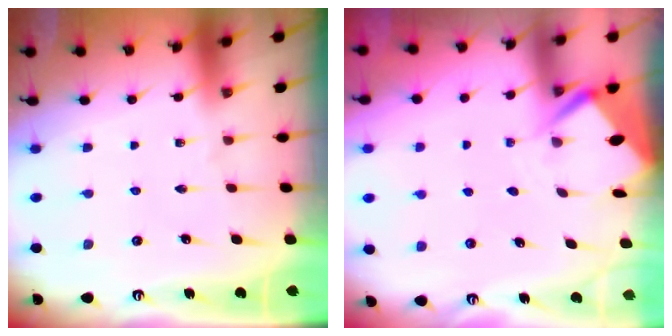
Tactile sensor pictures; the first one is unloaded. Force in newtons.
{"total": 3.6, "press": 3.6, "slide": 0.3}